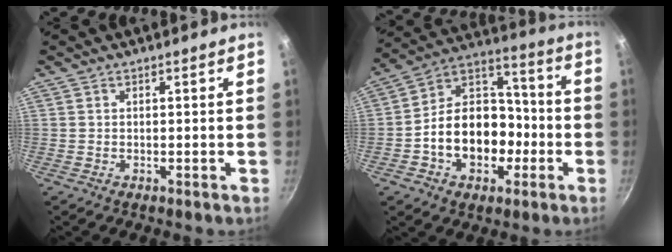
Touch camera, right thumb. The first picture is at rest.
{"total": 17.3, "force": [-4.4, 12.9, 10.7], "torque": [-0.134, 0.059, -0.076]}